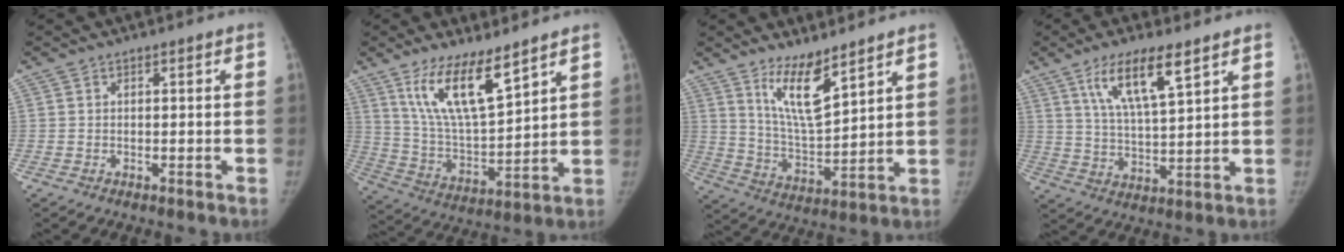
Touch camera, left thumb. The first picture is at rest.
{"total": 13.9, "force": [8.9, 4.0, 9.9], "torque": [-0.162, -0.055, 0.182]}
{"total": 10.4, "force": [7.0, 2.6, 7.2], "torque": [-0.120, -0.065, 0.145]}
{"total": 11.1, "force": [6.2, 2.7, 8.8], "torque": [-0.153, -0.028, 0.121]}